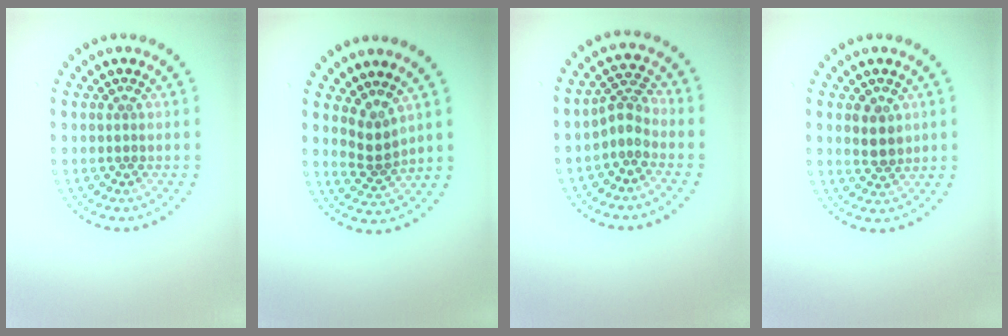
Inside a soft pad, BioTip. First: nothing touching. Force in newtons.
{"total": 2.2, "press": 1.5, "slide": 1.6}
{"total": 2.2, "press": 1.6, "slide": 1.5}
{"total": 1.9, "press": 1.8, "slide": 0.7}